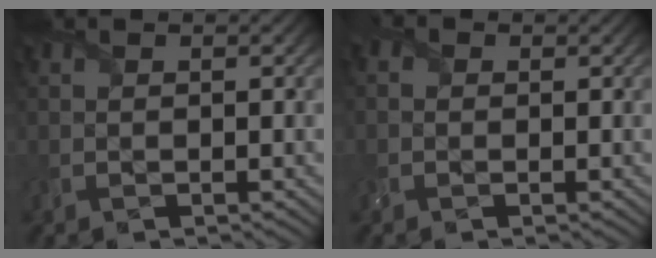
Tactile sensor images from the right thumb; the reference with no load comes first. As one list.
[{"total": 1.6, "force": [-0.3, 1.4, 0.5], "torque": [-0.014, -0.002, -0.010]}]